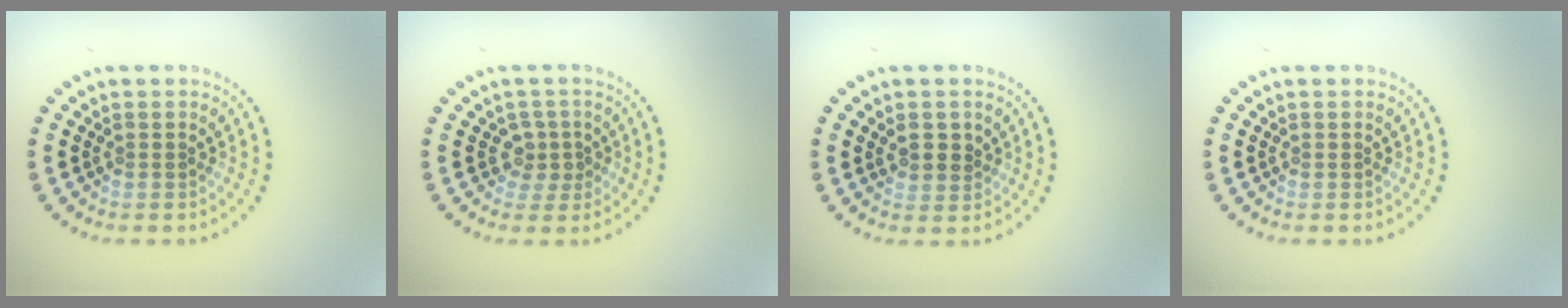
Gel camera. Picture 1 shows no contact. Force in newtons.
{"total": 1.8, "press": 1.3, "slide": 1.3}
{"total": 1.6, "press": 1.4, "slide": 0.8}
{"total": 0.0}